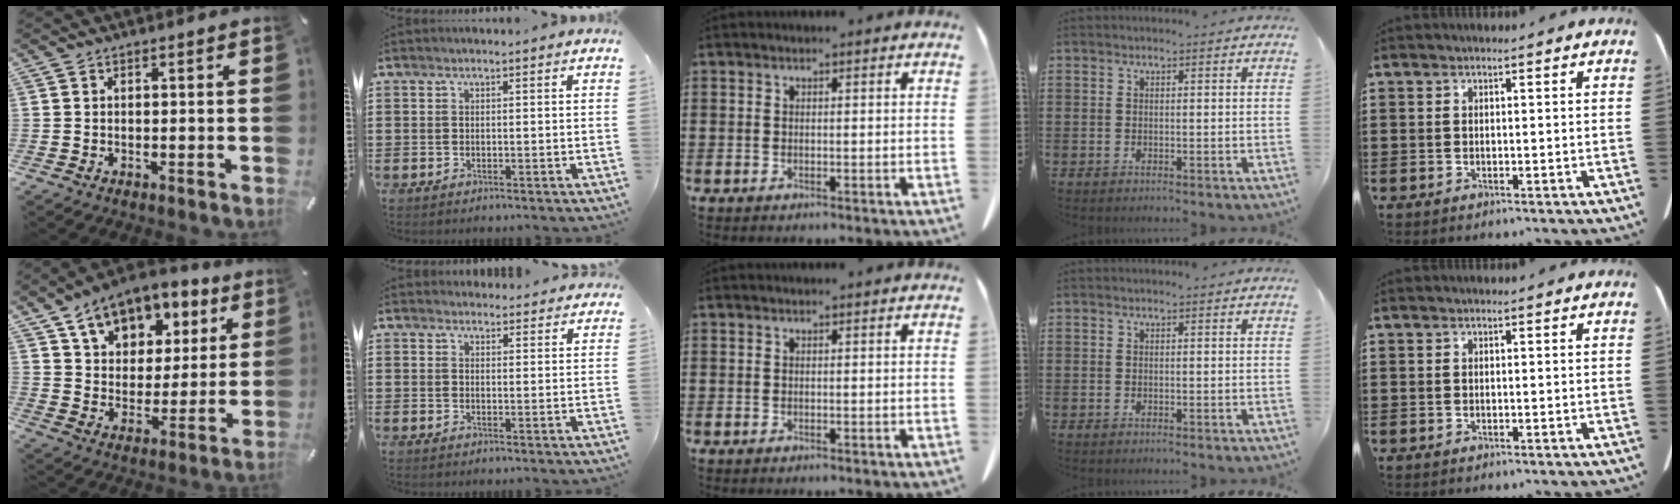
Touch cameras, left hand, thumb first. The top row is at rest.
{"thumb": {"total": 12.5, "force": [8.4, 8.3, 4.3], "torque": [-0.079, -0.047, 0.155]}, "index": {"total": 2.7, "force": [2.6, 0.6, 0.0], "torque": [0.000, -0.011, 0.048]}}